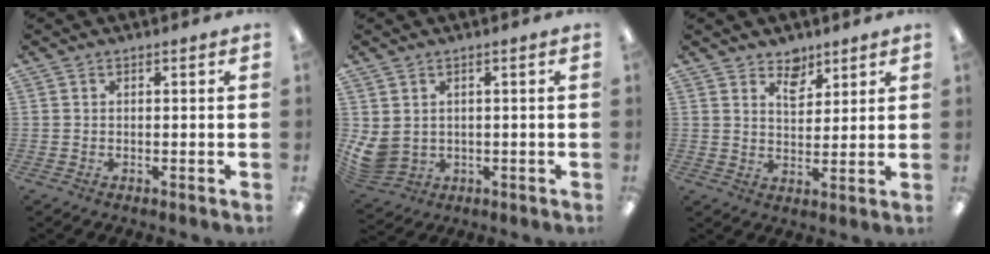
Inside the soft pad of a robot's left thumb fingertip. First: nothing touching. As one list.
[{"total": 4.8, "force": [1.1, 4.0, 2.4], "torque": [-0.069, -0.010, 0.024]}, {"total": 5.7, "force": [4.5, 3.0, 1.8], "torque": [-0.018, -0.026, 0.079]}]